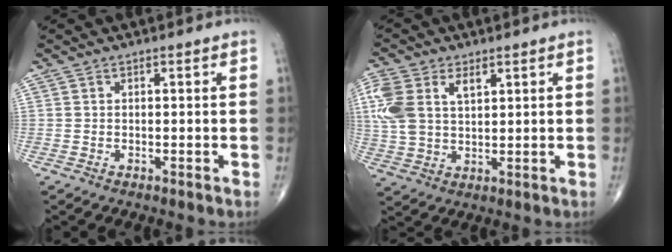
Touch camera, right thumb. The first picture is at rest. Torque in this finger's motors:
{"motor_torque": [0.12, 0.21, 0.93, 0.51, 0.10]}